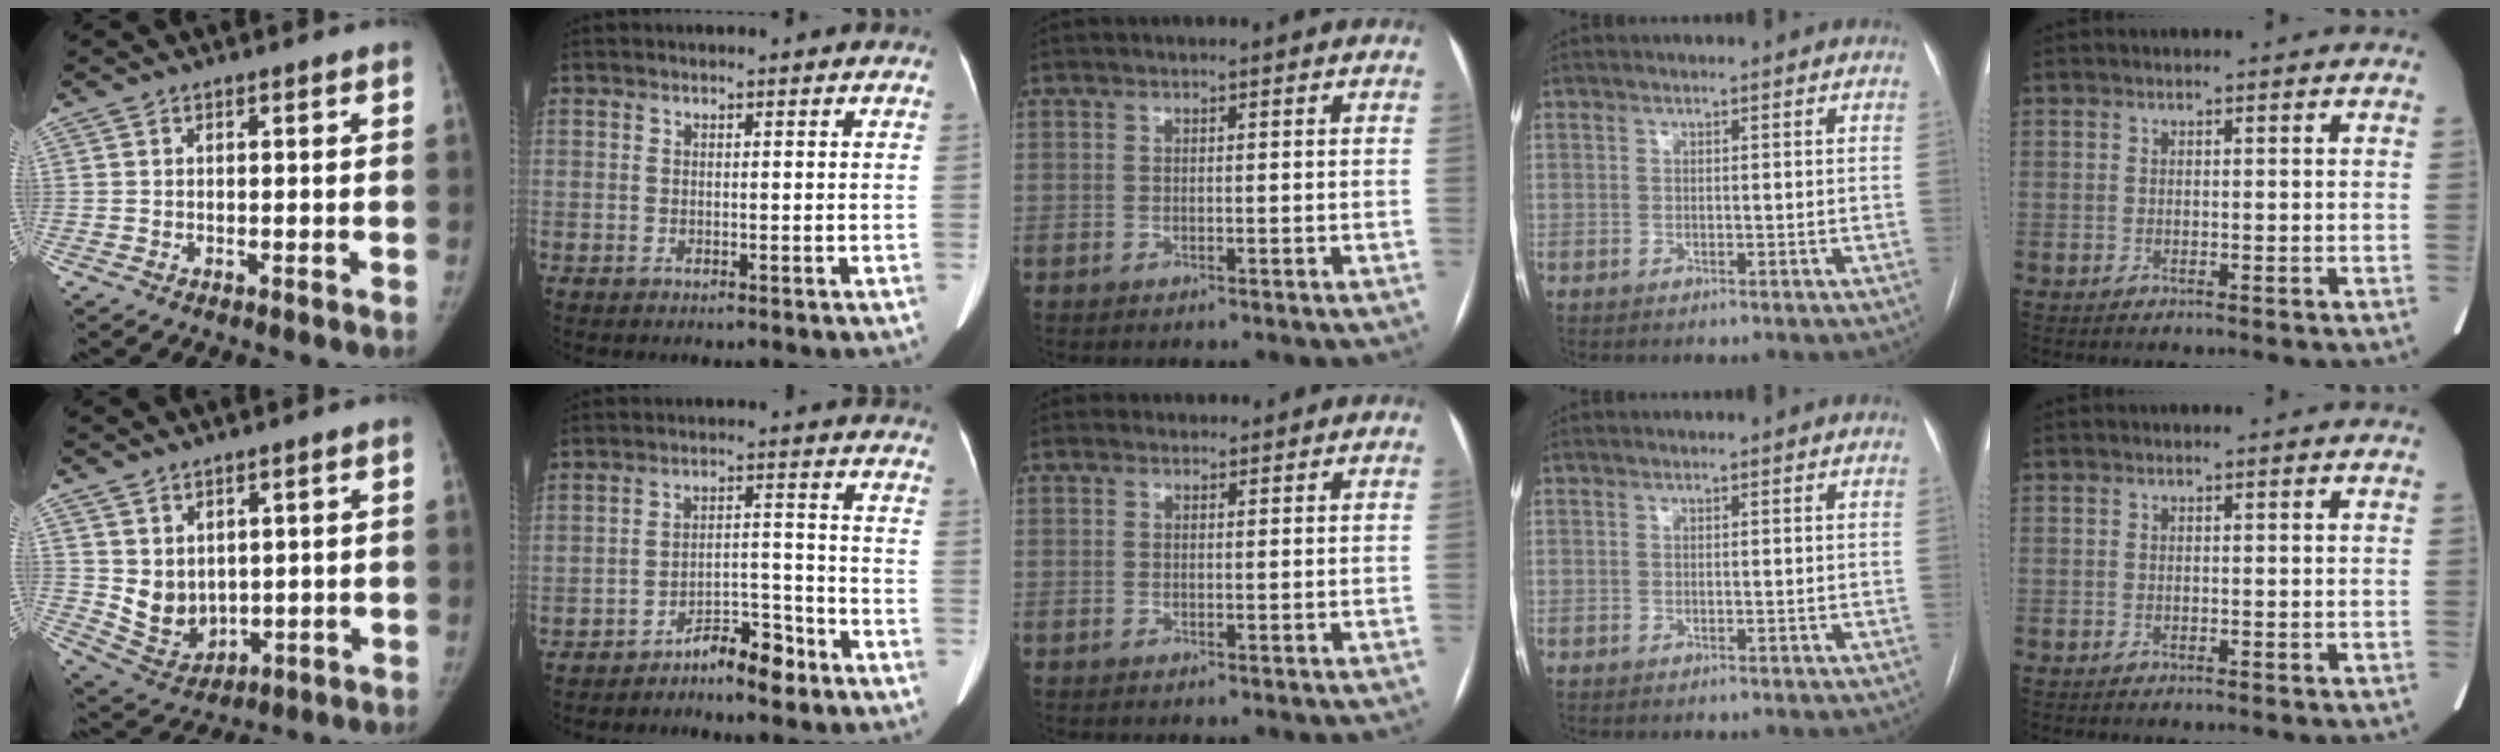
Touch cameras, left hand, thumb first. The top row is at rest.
{"thumb": {"total": 7.8, "force": [1.8, 5.9, 4.8], "torque": [-0.057, -0.023, 0.060]}, "index": {"total": 5.9, "force": [-4.9, 1.3, 3.0], "torque": [-0.042, 0.014, -0.084]}, "middle": {"total": 1.3, "force": [1.2, 0.6, -0.2], "torque": [0.002, 0.012, 0.017]}}